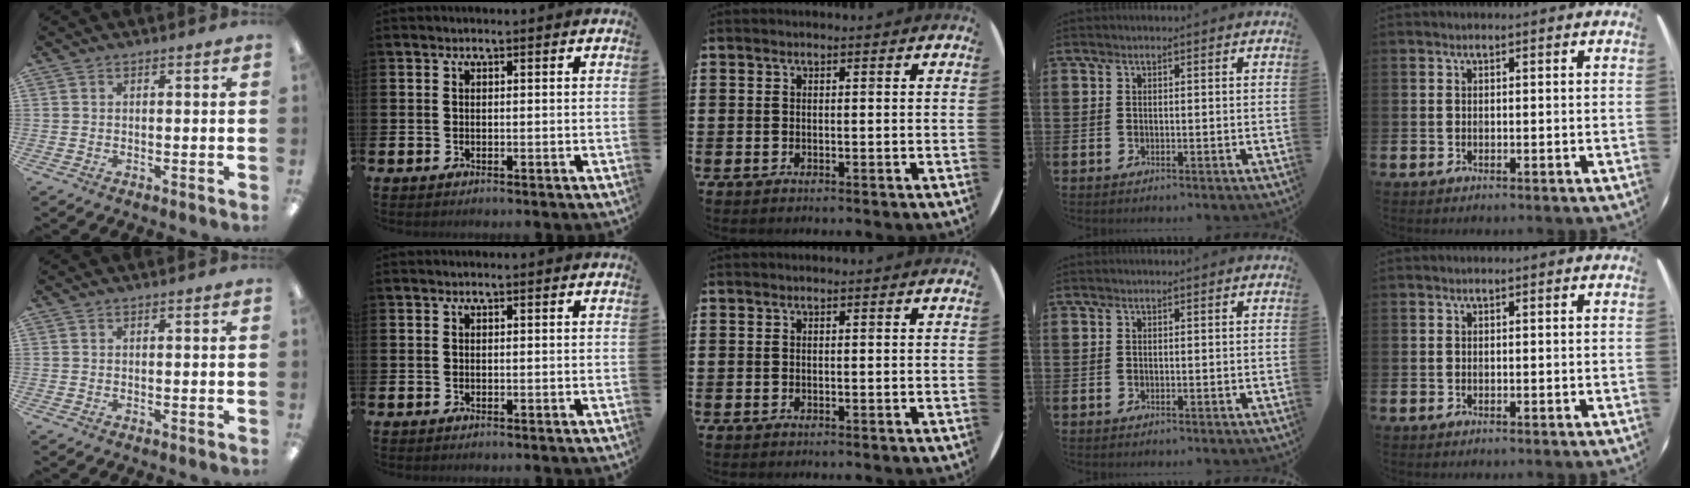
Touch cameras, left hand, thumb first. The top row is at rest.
{}